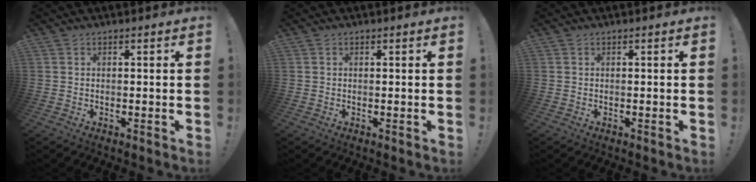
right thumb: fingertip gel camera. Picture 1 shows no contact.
{"total": 0.0}
{"total": 0.0}